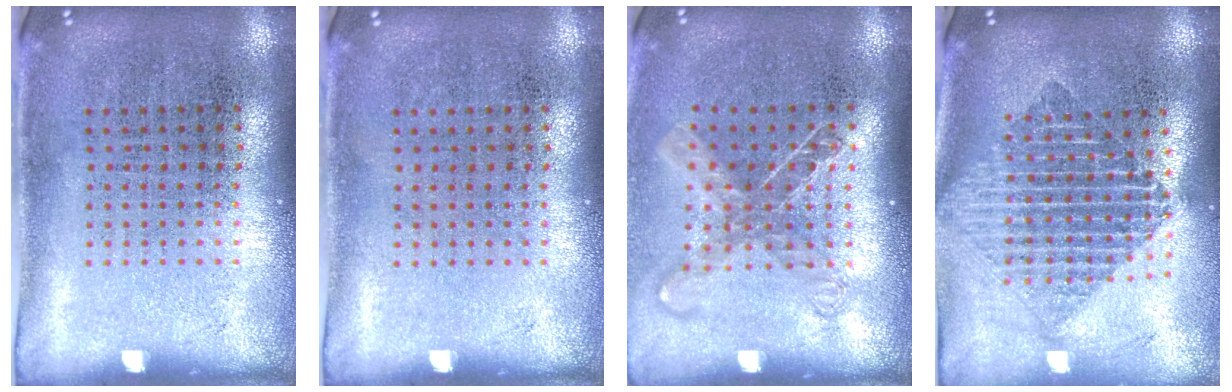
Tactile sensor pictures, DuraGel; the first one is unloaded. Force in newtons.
{"total": 0.0}
{"total": 1.5, "press": 1.2, "slide": 0.8}
{"total": 1.9, "press": 1.6, "slide": 1.1}